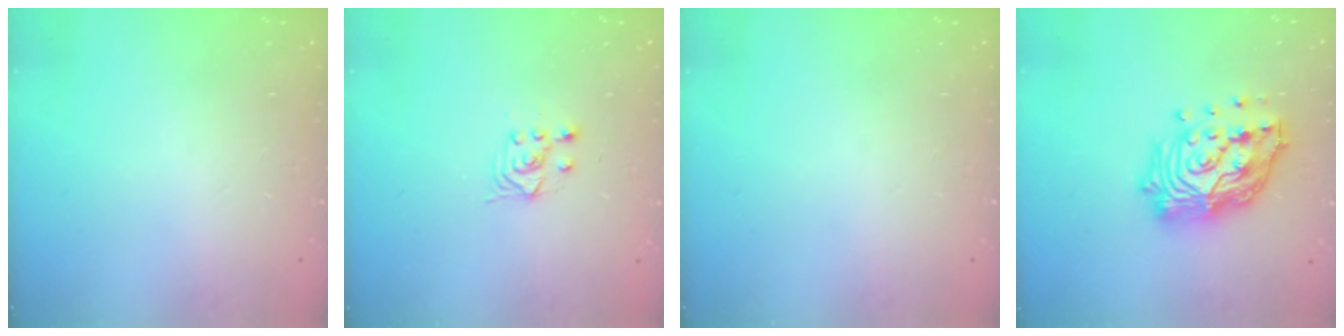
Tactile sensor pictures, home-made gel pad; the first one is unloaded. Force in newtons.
{"total": 4.2, "press": 4.0, "slide": 1.4}
{"total": 0.0}
{"total": 19.7, "press": 19.5, "slide": 2.7}